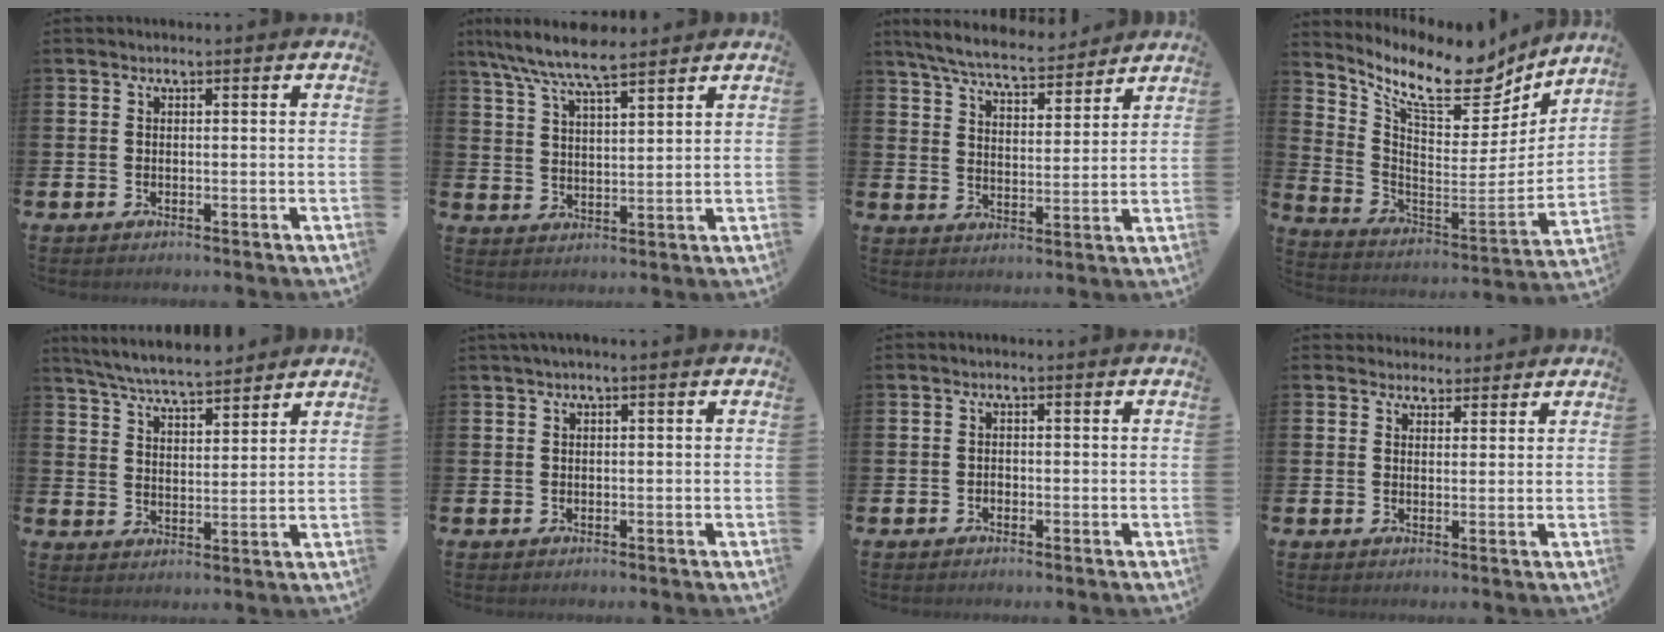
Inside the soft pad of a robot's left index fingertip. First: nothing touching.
{"total": 7.5, "force": [6.7, 1.3, 2.9], "torque": [-0.076, -0.023, 0.120]}
{"total": 7.3, "force": [6.9, 1.0, 2.1], "torque": [-0.071, -0.035, 0.123]}
{"total": 12.7, "force": [9.9, 4.6, 6.4], "torque": [-0.142, -0.070, 0.165]}
{"total": 6.4, "force": [6.1, 0.6, 1.6], "torque": [-0.057, -0.029, 0.111]}
{"total": 0.9, "force": [0.3, 0.0, 0.8], "torque": [-0.020, 0.005, 0.007]}
{"total": 0.7, "force": [-0.4, 0.5, 0.2], "torque": [-0.009, 0.004, -0.009]}
{"total": 3.0, "force": [2.7, 1.2, -0.3], "torque": [0.005, -0.009, 0.049]}